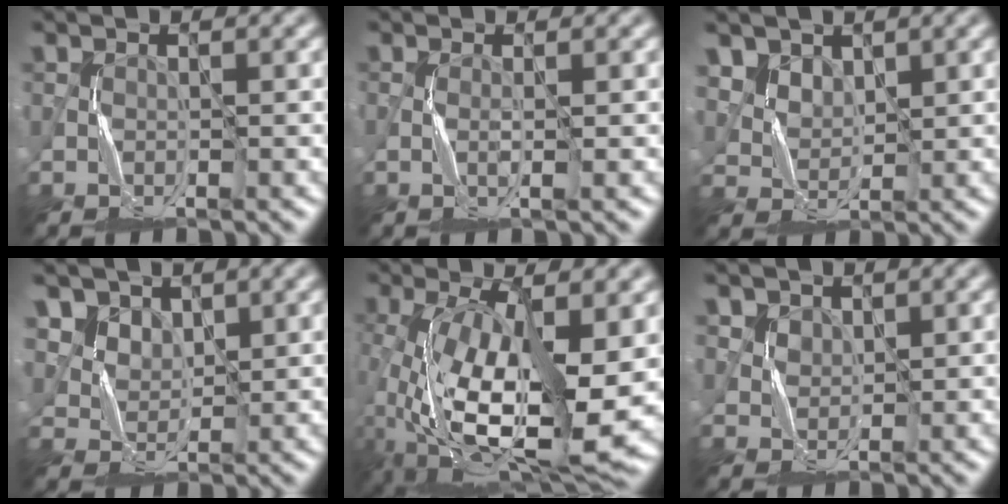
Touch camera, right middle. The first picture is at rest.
{"total": 1.1, "force": [0.1, 0.1, 1.1], "torque": [-0.024, 0.001, -0.001]}
{"total": 4.0, "force": [2.9, 2.4, 1.4], "torque": [-0.044, -0.010, 0.078]}
{"total": 5.2, "force": [3.6, 3.4, 1.9], "torque": [-0.067, -0.013, 0.088]}
{"total": 15.0, "force": [-3.6, 5.8, 13.4], "torque": [-0.259, -0.028, -0.058]}
{"total": 2.7, "force": [1.8, 1.9, 0.8], "torque": [-0.025, -0.004, 0.047]}